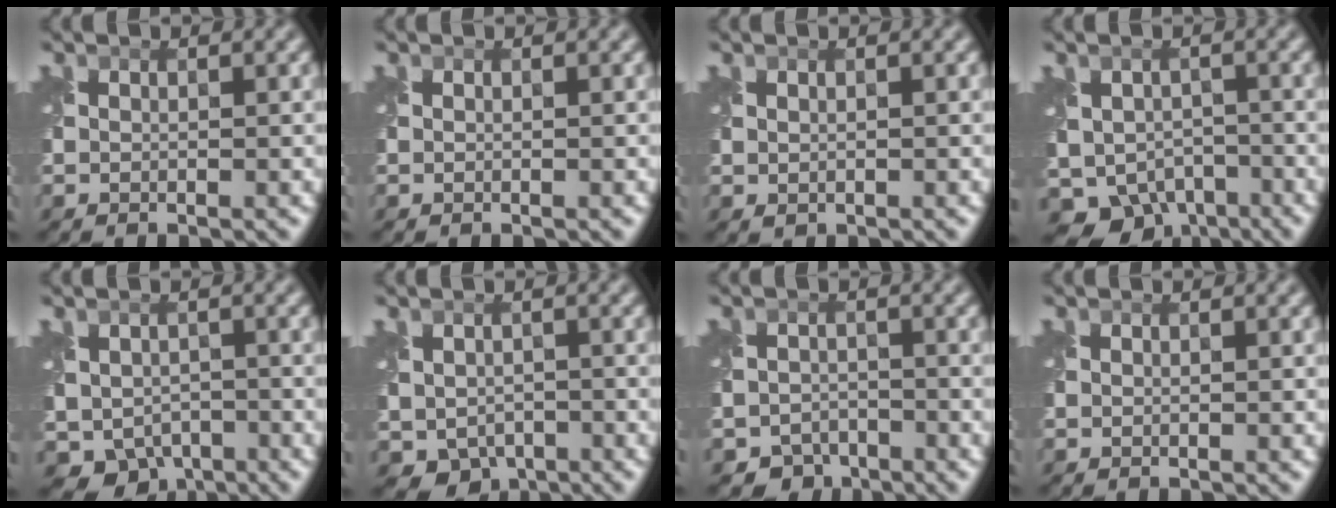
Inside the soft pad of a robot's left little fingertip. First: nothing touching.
{"total": 0.0}
{"total": 0.6, "force": [0.3, 0.4, 0.3], "torque": [-0.012, -0.001, 0.011]}
{"total": 7.6, "force": [-4.4, 5.4, 3.1], "torque": [-0.043, -0.015, -0.063]}
{"total": 5.8, "force": [-2.6, 4.7, 2.3], "torque": [-0.031, -0.017, -0.033]}
{"total": 4.6, "force": [-1.6, 3.8, 2.0], "torque": [-0.039, -0.016, -0.017]}
{"total": 3.3, "force": [-2.5, 2.1, 0.4], "torque": [0.003, -0.005, -0.046]}
{"total": 0.0}